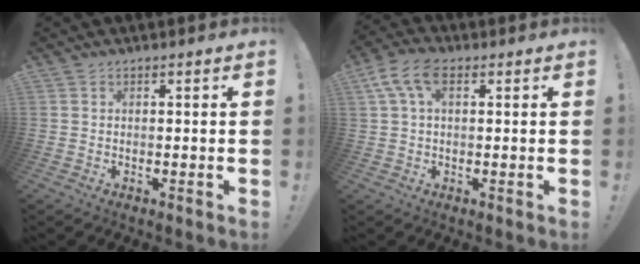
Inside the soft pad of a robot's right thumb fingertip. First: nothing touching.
{"total": 8.2, "force": [2.8, 4.4, 6.3], "torque": [-0.123, 0.006, 0.056]}